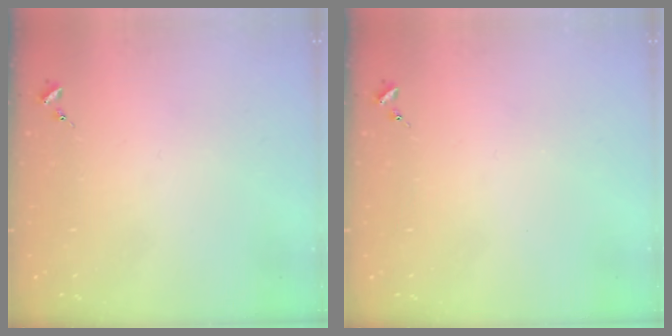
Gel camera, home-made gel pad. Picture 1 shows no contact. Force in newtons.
{"total": 0.0}